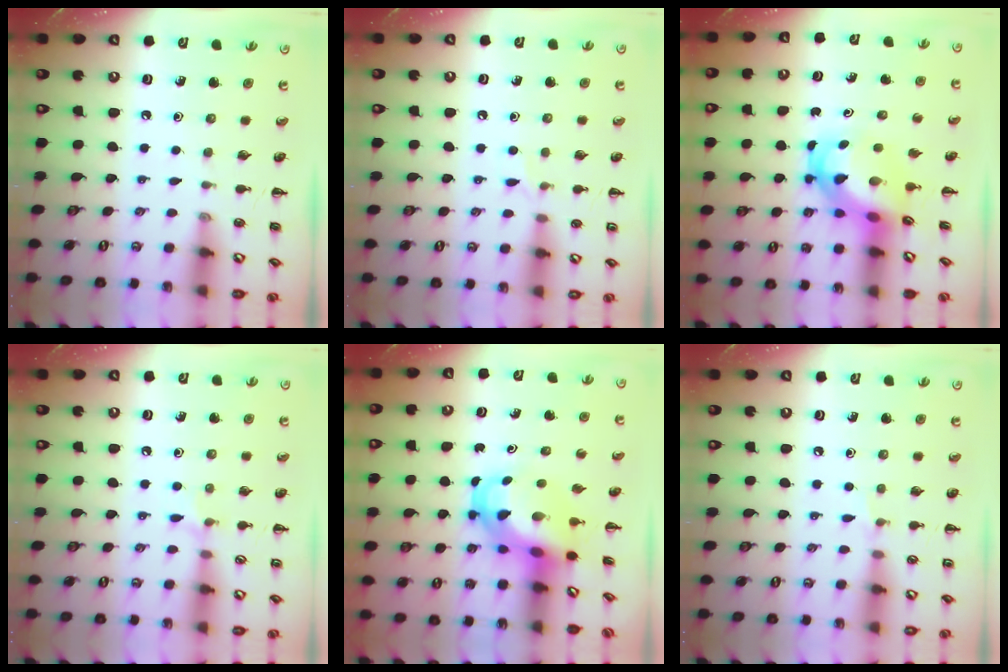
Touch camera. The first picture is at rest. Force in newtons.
{"total": 5.3, "press": 5.0, "slide": 1.8}
{"total": 6.0, "press": 5.8, "slide": 1.2}
{"total": 5.8, "press": 5.5, "slide": 2.0}
{"total": 5.7, "press": 5.6, "slide": 1.1}
{"total": 4.4, "press": 4.1, "slide": 1.5}